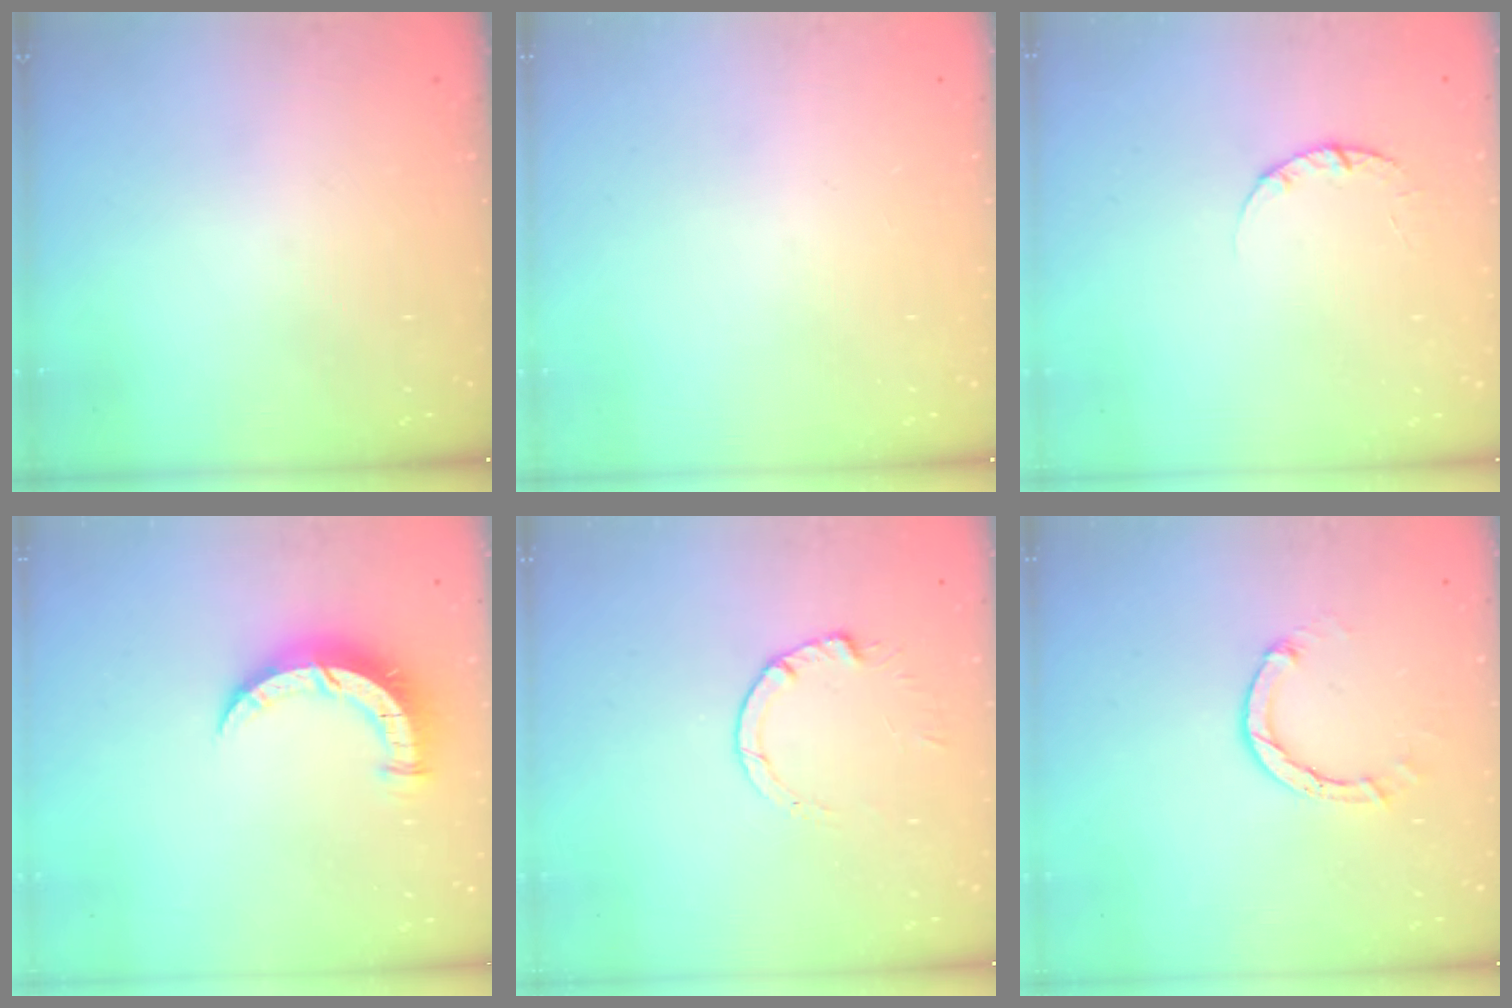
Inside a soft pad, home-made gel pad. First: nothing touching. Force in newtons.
{"total": 0.0}
{"total": 2.4, "press": 2.3, "slide": 0.3}
{"total": 8.0, "press": 7.9, "slide": 1.0}
{"total": 3.5, "press": 3.5, "slide": 0.4}
{"total": 3.5, "press": 3.5, "slide": 0.3}